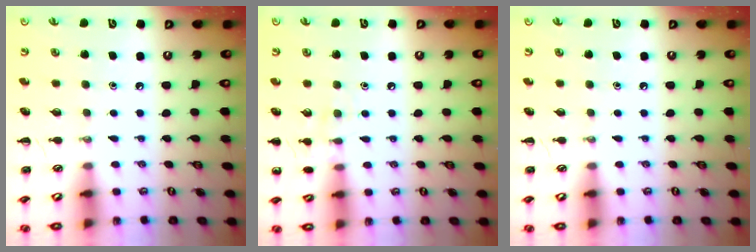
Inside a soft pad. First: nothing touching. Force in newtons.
{"total": 7.1, "press": 6.8, "slide": 1.9}
{"total": 0.0}